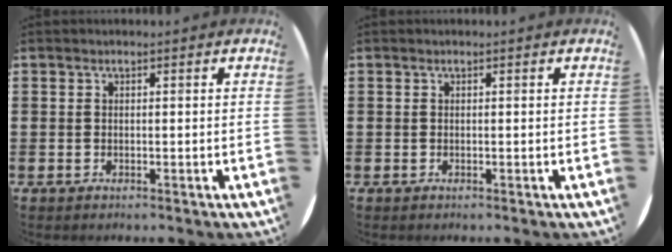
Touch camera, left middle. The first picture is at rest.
{"total": 0.0}